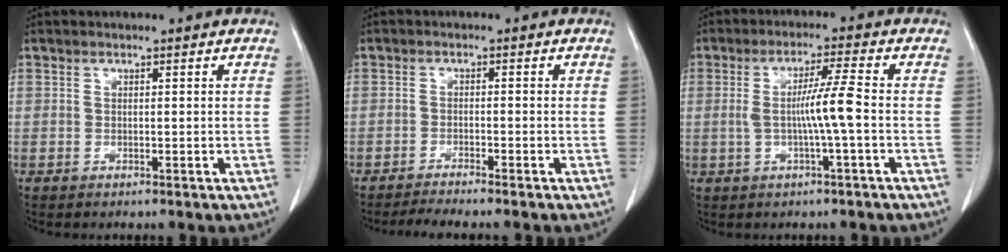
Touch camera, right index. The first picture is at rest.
{"total": 4.5, "force": [-4.0, -0.7, 2.0], "torque": [-0.027, -0.010, -0.066]}
{"total": 6.0, "force": [-0.7, -0.8, 5.9], "torque": [-0.108, 0.008, -0.010]}